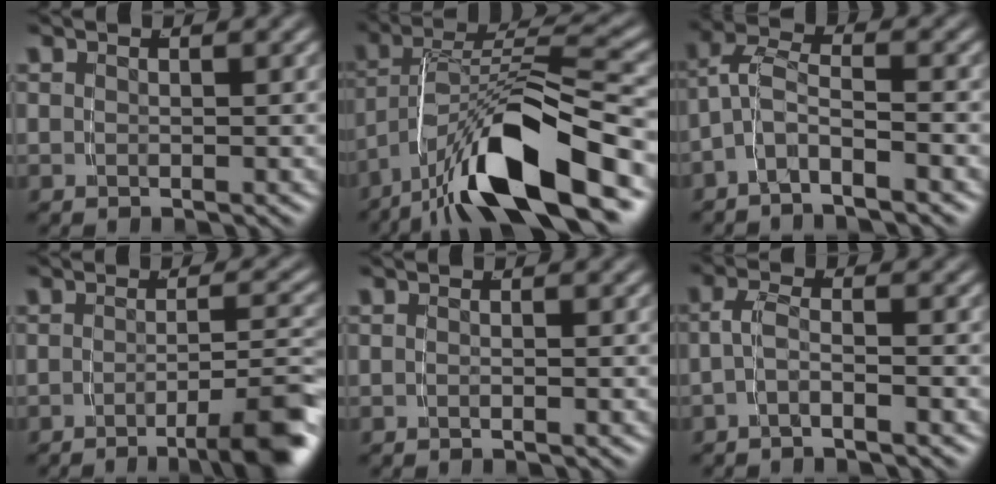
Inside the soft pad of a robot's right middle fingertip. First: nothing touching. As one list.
[{"total": 8.9, "force": [-3.6, 3.3, 7.5], "torque": [-0.130, -0.009, -0.051]}, {"total": 3.7, "force": [-1.5, 2.4, 2.4], "torque": [-0.063, -0.021, -0.024]}, {"total": 6.6, "force": [-3.8, 0.9, 5.3], "torque": [-0.061, -0.003, -0.060]}, {"total": 0.6, "force": [-0.5, -0.4, 0.1], "torque": [-0.004, 0.001, -0.010]}, {"total": 2.1, "force": [-1.3, 0.3, 1.6], "torque": [-0.037, -0.008, -0.022]}]